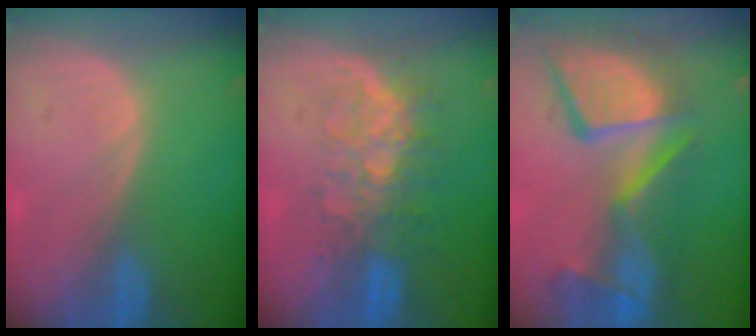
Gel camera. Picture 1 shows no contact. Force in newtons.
{"total": 8.1, "press": 7.1, "slide": 3.8}
{"total": 13.5, "press": 11.0, "slide": 7.8}